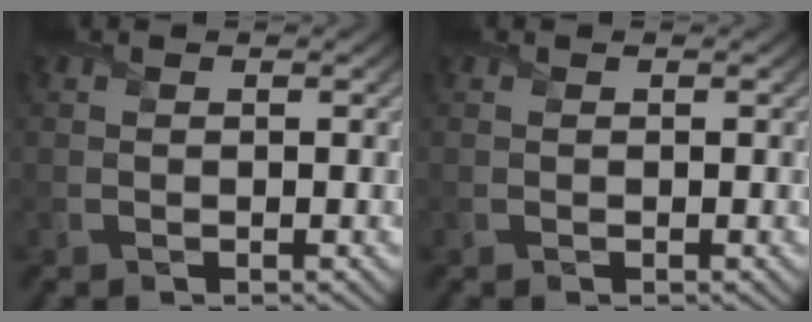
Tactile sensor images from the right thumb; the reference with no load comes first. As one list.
[{"total": 0.0}]